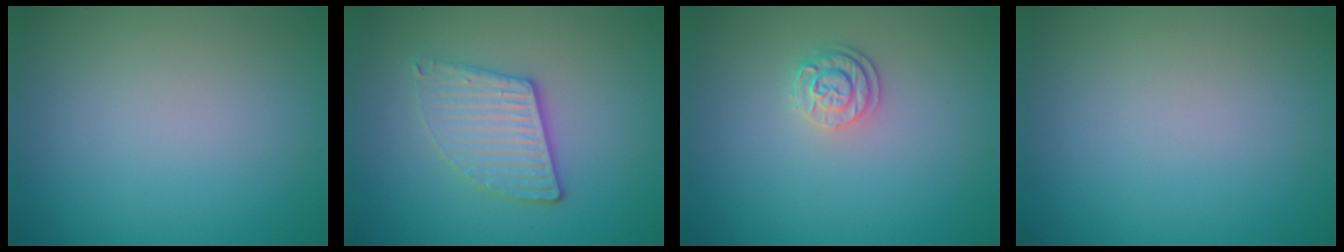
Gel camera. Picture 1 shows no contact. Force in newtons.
{"total": 3.4, "press": 3.0, "slide": 1.5}
{"total": 2.1, "press": 1.8, "slide": 1.2}
{"total": 0.0}